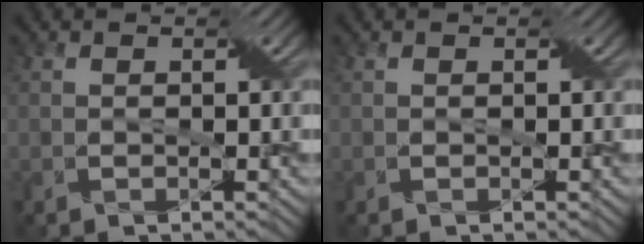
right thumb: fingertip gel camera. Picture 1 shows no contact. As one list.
[{"total": 0.0}]